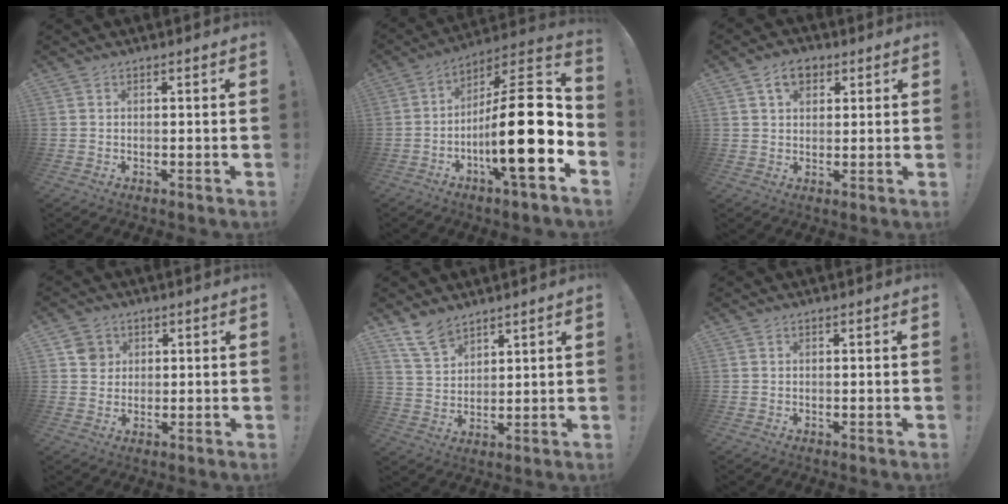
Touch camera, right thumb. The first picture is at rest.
{"total": 24.5, "force": [-4.7, 5.8, 23.3], "torque": [-0.385, 0.022, -0.076]}
{"total": 6.4, "force": [2.9, 4.3, 3.6], "torque": [-0.053, 0.003, 0.052]}
{"total": 5.1, "force": [1.9, 4.7, 0.8], "torque": [0.004, 0.000, 0.033]}
{"total": 8.3, "force": [6.6, 4.1, 3.0], "torque": [-0.058, -0.038, 0.129]}
{"total": 0.0}